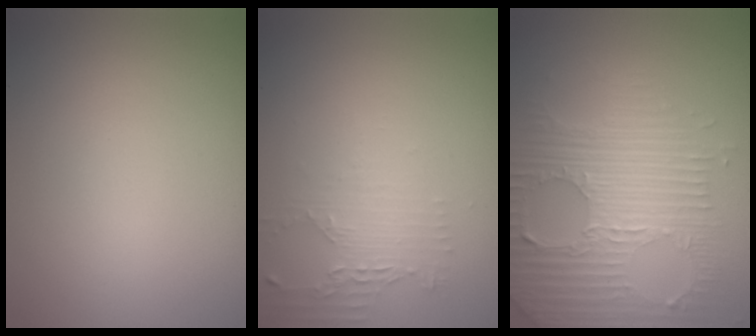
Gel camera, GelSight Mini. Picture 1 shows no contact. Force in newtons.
{"total": 2.2, "press": 1.7, "slide": 1.4}
{"total": 7.4, "press": 5.1, "slide": 5.4}